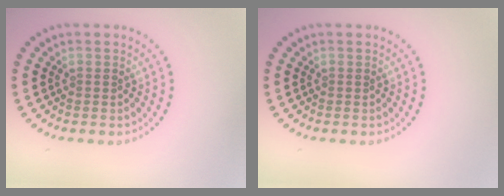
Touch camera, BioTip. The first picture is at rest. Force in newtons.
{"total": 0.0}